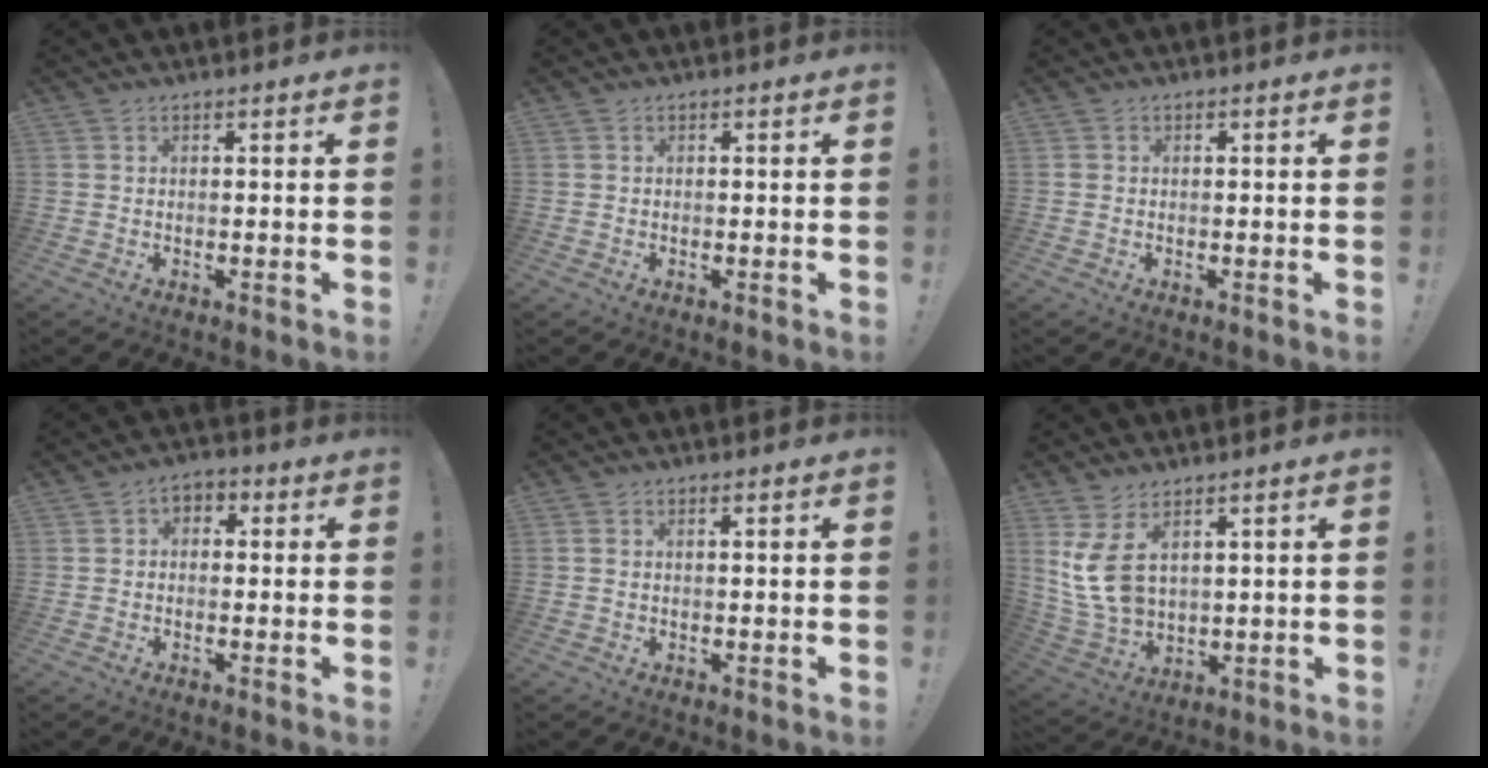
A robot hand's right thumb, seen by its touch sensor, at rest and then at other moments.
{"total": 0.0}
{"total": 0.5, "force": [0.0, 0.5, 0.1], "torque": [-0.008, 0.006, 0.000]}
{"total": 3.3, "force": [-0.8, 2.7, 1.8], "torque": [-0.029, 0.014, -0.015]}
{"total": 0.6, "force": [0.3, 0.4, 0.5], "torque": [-0.017, 0.005, 0.006]}
{"total": 11.1, "force": [4.4, 6.3, 7.9], "torque": [-0.160, -0.027, 0.087]}